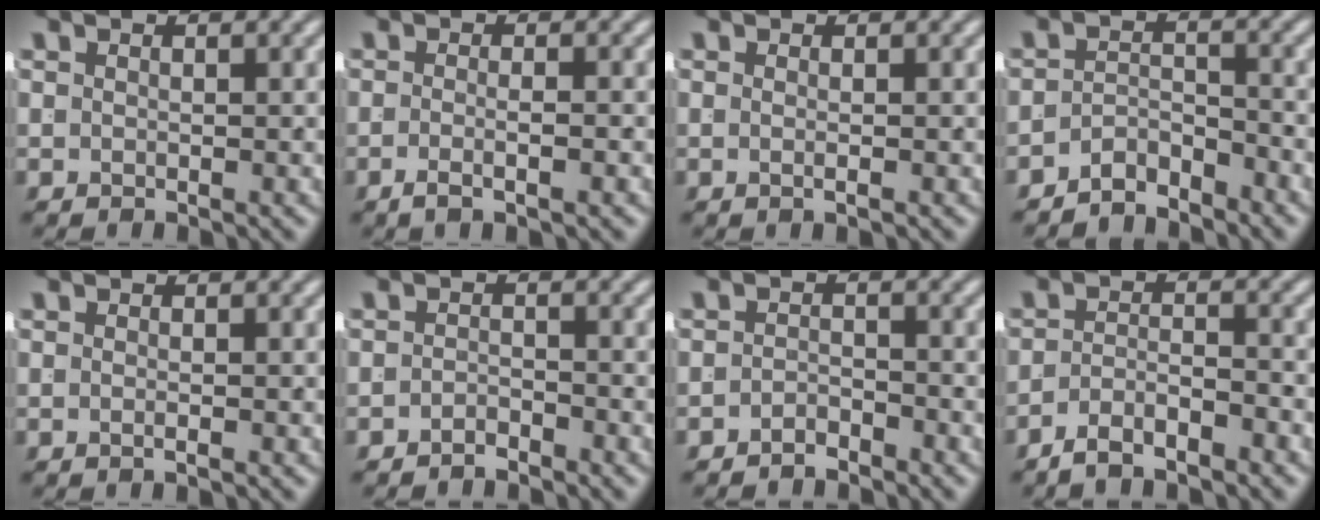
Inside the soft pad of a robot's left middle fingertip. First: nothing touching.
{"total": 2.0, "force": [-1.4, -0.2, 1.5], "torque": [-0.028, -0.003, -0.024]}
{"total": 1.1, "force": [-0.4, -0.8, 0.7], "torque": [-0.011, -0.004, -0.004]}
{"total": 3.6, "force": [-3.4, 0.9, 1.0], "torque": [-0.003, -0.013, -0.058]}
{"total": 0.8, "force": [-0.6, -0.4, 0.4], "torque": [-0.012, -0.003, -0.009]}
{"total": 1.9, "force": [-1.9, -0.2, 0.0], "torque": [0.010, -0.007, -0.032]}
{"total": 2.1, "force": [-2.1, 0.0, 0.0], "torque": [0.010, -0.008, -0.036]}
{"total": 3.3, "force": [-3.1, 0.4, 1.0], "torque": [-0.008, -0.008, -0.052]}